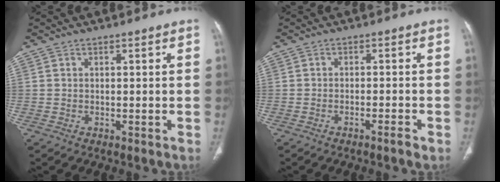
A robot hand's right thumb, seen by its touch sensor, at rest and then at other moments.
{"total": 1.9, "force": [-1.4, 0.2, 1.3], "torque": [-0.030, 0.006, -0.023]}